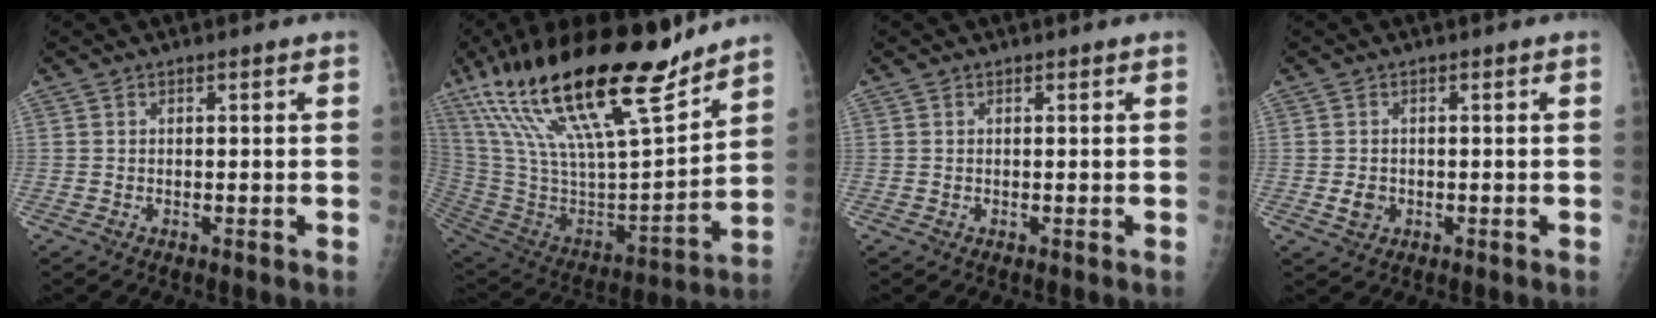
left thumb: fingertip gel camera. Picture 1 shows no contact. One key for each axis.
{"total": 31.5, "fx": 20.9, "fy": 8.9, "fz": 21.8, "tx": -0.376, "ty": -0.066, "tz": 0.366}
{"total": 0.0}
{"total": 2.3, "fx": -0.4, "fy": 1.9, "fz": 1.1, "tx": -0.012, "ty": 0.001, "tz": -0.002}